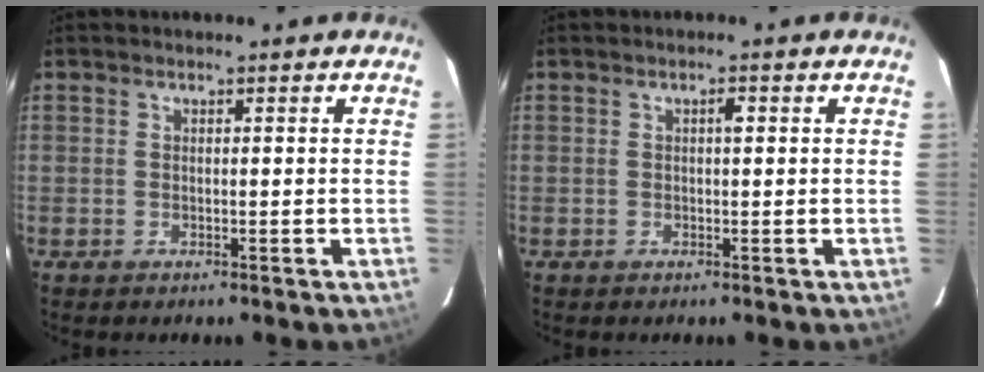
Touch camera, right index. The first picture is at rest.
{"total": 1.0, "force": [0.2, 0.2, 1.0], "torque": [-0.018, 0.003, 0.002]}